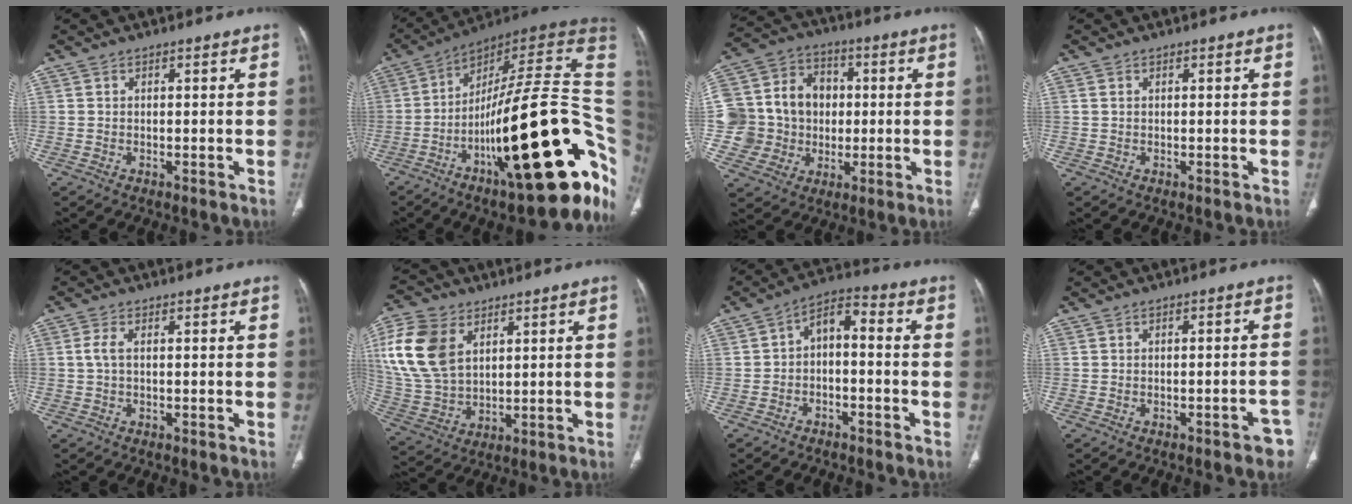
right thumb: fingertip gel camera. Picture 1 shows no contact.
{"total": 35.5, "force": [-8.5, 9.5, 33.1], "torque": [-0.404, 0.055, -0.126]}
{"total": 17.0, "force": [0.4, 15.5, 7.0], "torque": [-0.103, 0.041, 0.018]}
{"total": 0.6, "force": [0.2, 0.4, 0.4], "torque": [-0.013, 0.004, 0.006]}
{"total": 2.4, "force": [0.2, 1.1, 2.2], "torque": [-0.057, 0.004, 0.003]}
{"total": 16.7, "force": [5.7, 11.1, 11.1], "torque": [-0.232, -0.013, 0.119]}
{"total": 6.4, "force": [-1.7, 3.5, 5.0], "torque": [-0.078, 0.043, -0.038]}
{"total": 4.1, "force": [-2.8, 1.2, 2.8], "torque": [-0.023, 0.021, -0.030]}